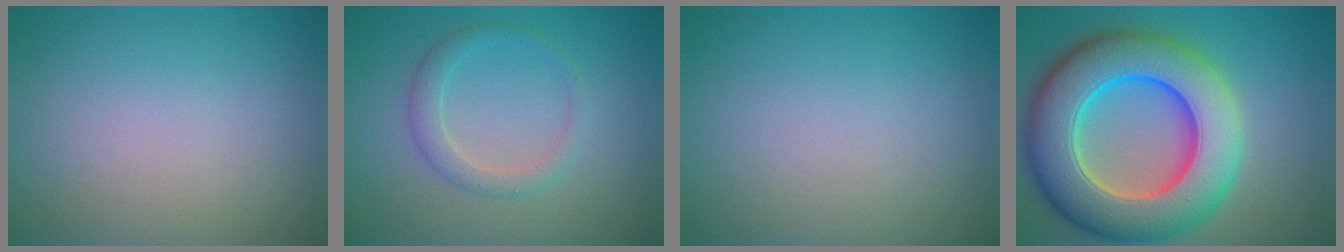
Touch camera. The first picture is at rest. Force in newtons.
{"total": 2.2, "press": 2.2, "slide": 0.1}
{"total": 0.0}
{"total": 13.2, "press": 13.1, "slide": 2.1}